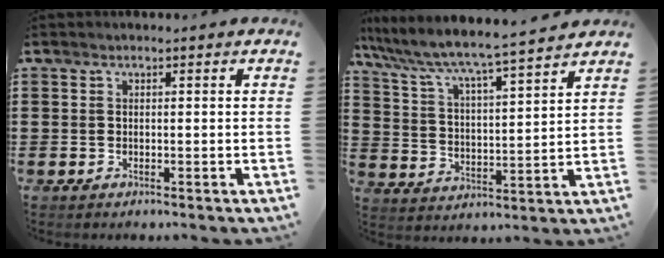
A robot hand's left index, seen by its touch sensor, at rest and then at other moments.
{"total": 5.0, "force": [4.5, -0.3, 2.0], "torque": [-0.062, -0.040, 0.066]}